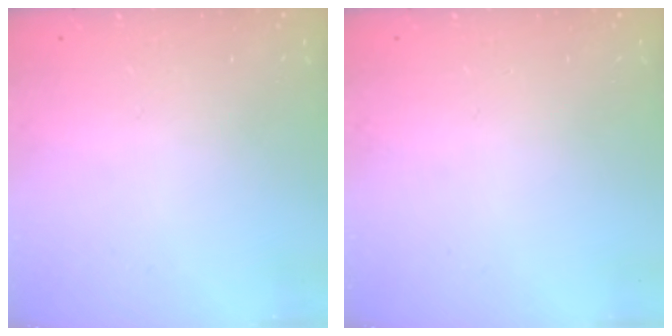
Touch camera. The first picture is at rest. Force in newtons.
{"total": 0.0}